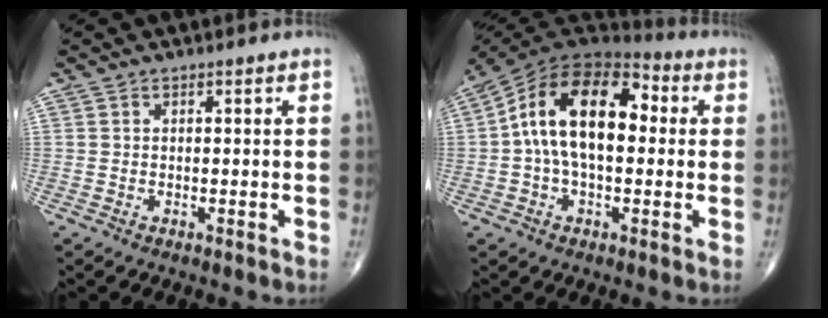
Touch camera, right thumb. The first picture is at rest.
{"total": 17.7, "force": [1.8, 10.0, 14.5], "torque": [-0.231, 0.044, 0.019]}